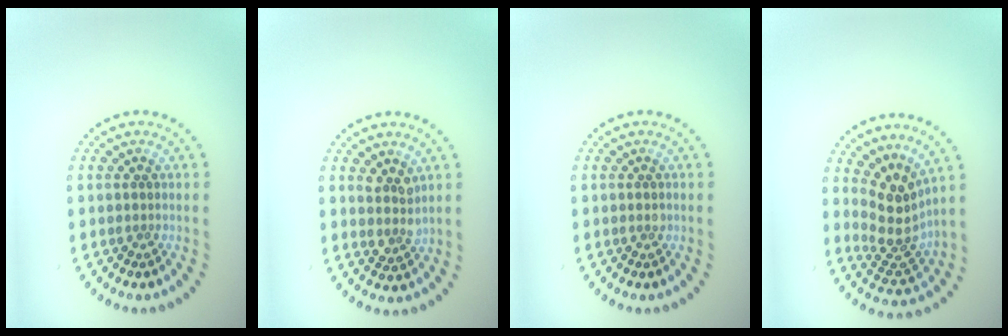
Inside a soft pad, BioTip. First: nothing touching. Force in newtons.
{"total": 2.2, "press": 1.7, "slide": 1.4}
{"total": 0.7, "press": 0.6, "slide": 0.1}
{"total": 4.0, "press": 3.1, "slide": 2.5}